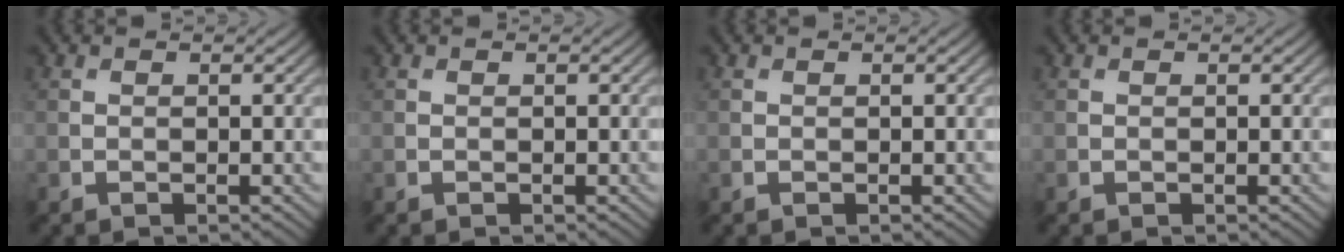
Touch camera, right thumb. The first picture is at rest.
{"total": 0.0}
{"total": 0.0}
{"total": 0.0}